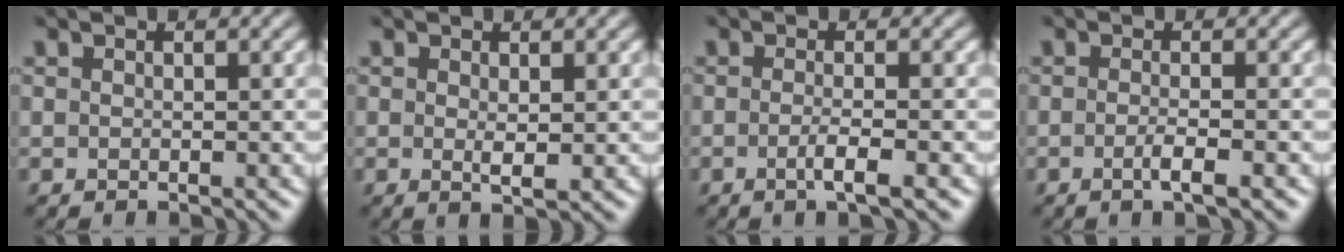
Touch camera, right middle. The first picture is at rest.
{"total": 1.3, "force": [0.2, 0.3, 1.2], "torque": [-0.023, -0.006, 0.007]}
{"total": 2.4, "force": [-0.8, 0.6, 2.1], "torque": [-0.032, -0.002, -0.018]}
{"total": 2.1, "force": [-0.8, 0.5, 1.8], "torque": [-0.026, 0.000, -0.018]}